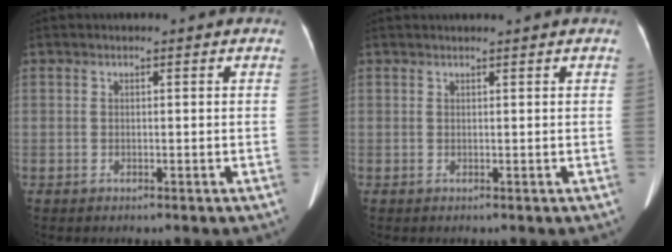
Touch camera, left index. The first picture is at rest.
{"total": 2.0, "force": [1.8, -0.5, 0.6], "torque": [-0.008, 0.017, 0.031]}